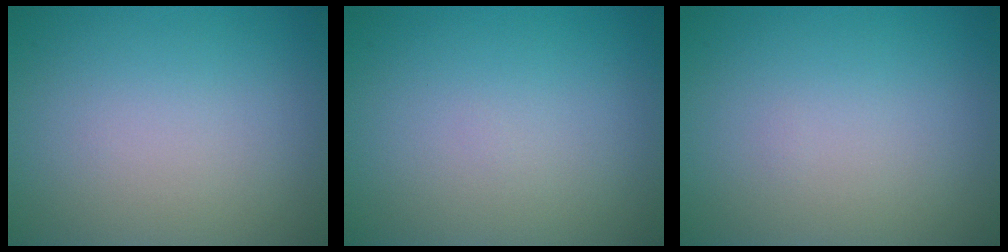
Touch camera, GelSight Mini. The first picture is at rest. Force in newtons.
{"total": 0.0}
{"total": 0.0}